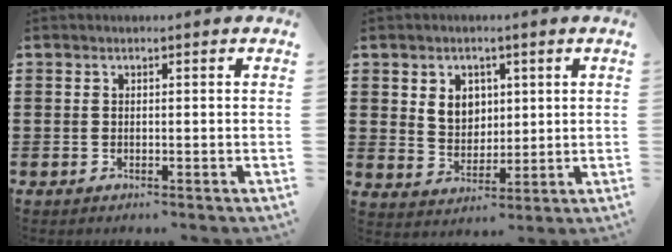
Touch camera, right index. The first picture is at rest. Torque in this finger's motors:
{"motor_torque": [0.59, 0.47, 0.17, 0.10]}